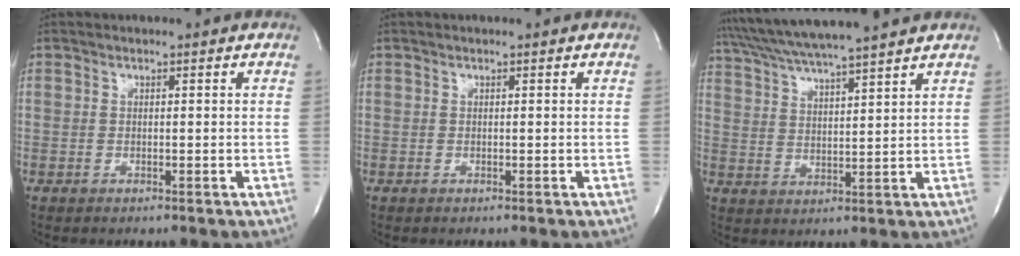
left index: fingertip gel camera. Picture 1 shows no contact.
{"total": 0.0}
{"total": 12.7, "force": [11.0, -0.6, 6.4], "torque": [-0.120, 0.023, 0.175]}